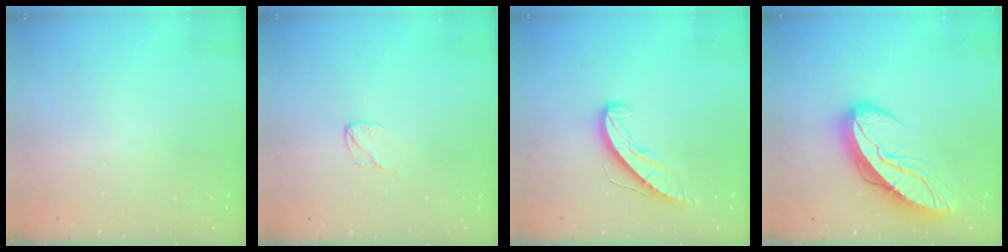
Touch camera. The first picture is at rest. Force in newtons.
{"total": 4.0, "press": 4.0, "slide": 0.4}
{"total": 8.5, "press": 8.4, "slide": 0.8}
{"total": 13.4, "press": 13.3, "slide": 1.2}